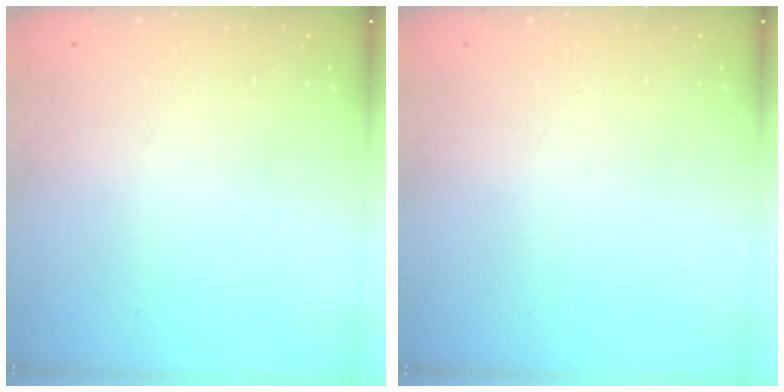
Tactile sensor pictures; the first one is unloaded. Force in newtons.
{"total": 0.0}